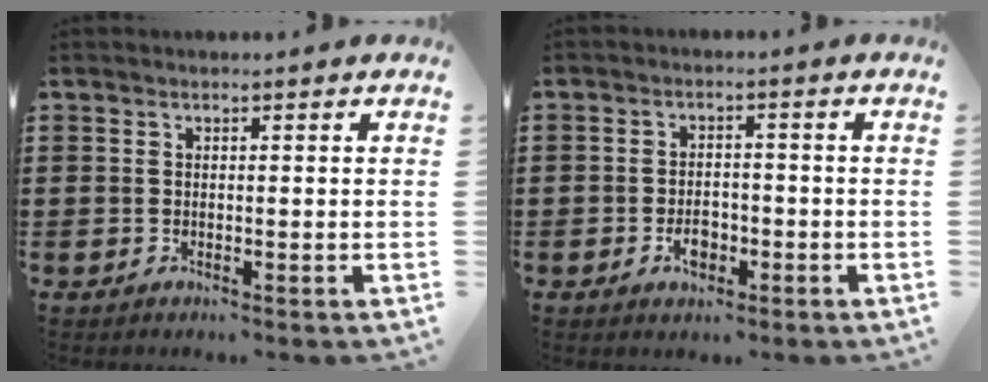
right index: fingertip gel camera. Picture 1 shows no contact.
{"total": 3.5, "force": [-1.6, 2.0, 2.4], "torque": [-0.044, 0.003, -0.028]}